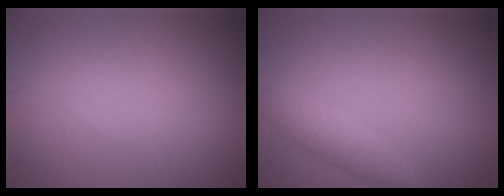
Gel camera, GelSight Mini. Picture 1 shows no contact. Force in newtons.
{"total": 1.9, "press": 1.9, "slide": 0.1}